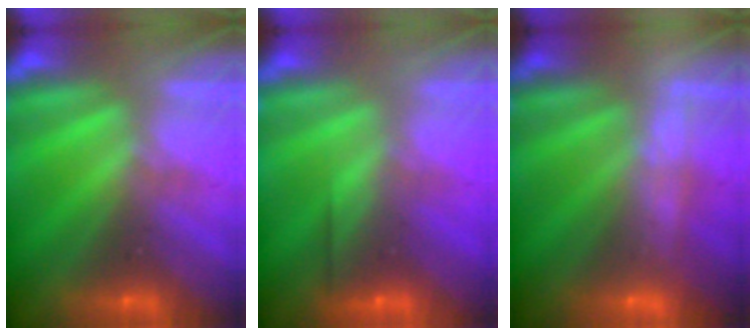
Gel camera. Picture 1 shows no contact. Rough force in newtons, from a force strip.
{"total": 2.6}
{"total": 2.3}